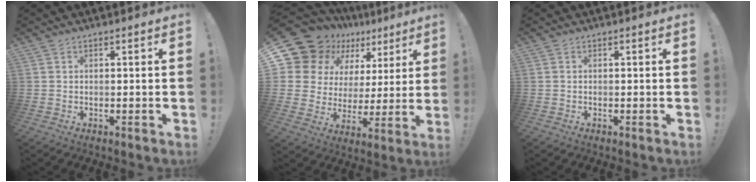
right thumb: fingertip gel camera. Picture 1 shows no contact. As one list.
[{"total": 15.4, "force": [11.5, 8.9, 5.0], "torque": [-0.094, -0.095, 0.230]}, {"total": 0.0}]